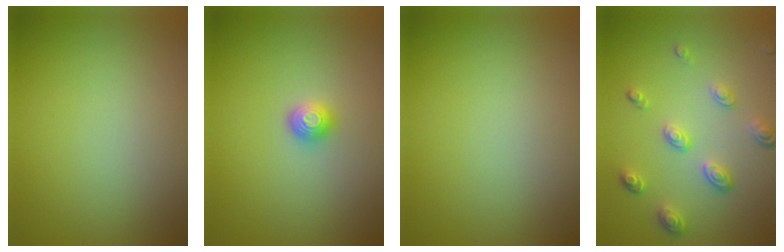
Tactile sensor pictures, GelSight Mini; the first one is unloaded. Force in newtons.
{"total": 1.4, "press": 1.2, "slide": 0.6}
{"total": 0.0}
{"total": 3.4, "press": 2.6, "slide": 2.3}